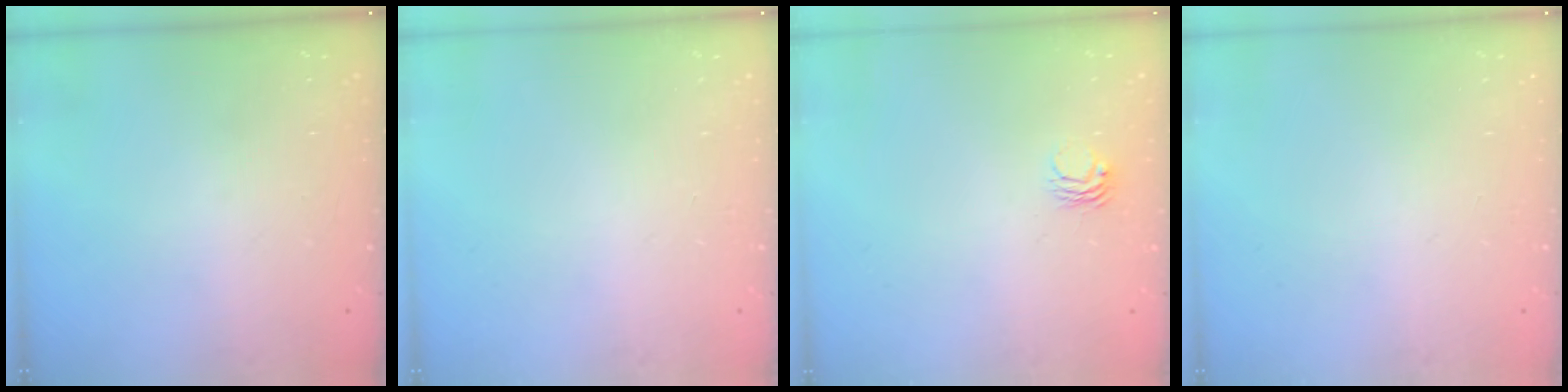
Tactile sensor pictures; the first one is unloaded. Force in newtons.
{"total": 0.0}
{"total": 2.7, "press": 2.7, "slide": 0.2}
{"total": 0.0}